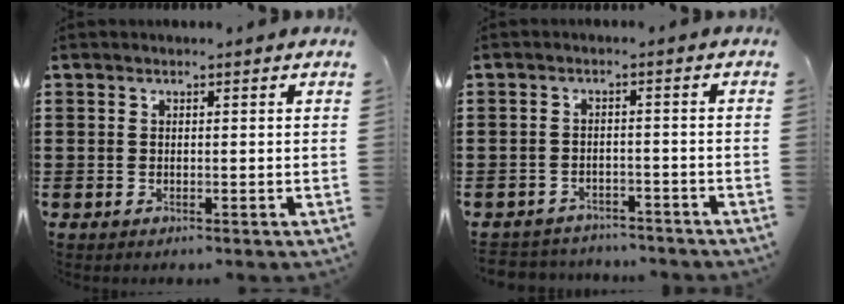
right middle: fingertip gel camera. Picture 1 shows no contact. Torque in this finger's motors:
{"motor_torque": [0.38, 0.36, 0.01, 0.01]}